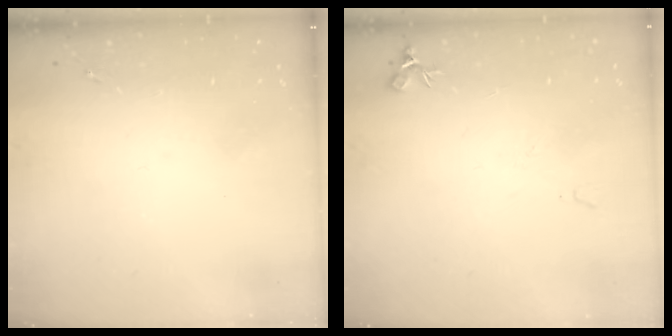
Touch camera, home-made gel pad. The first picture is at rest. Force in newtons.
{"total": 6.9, "press": 6.9, "slide": 0.7}